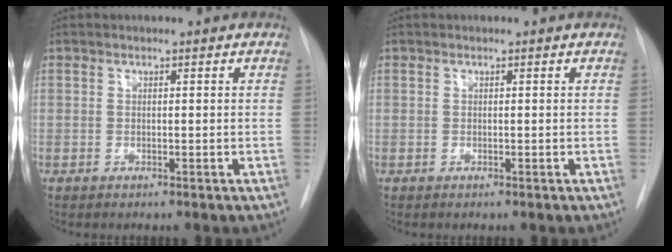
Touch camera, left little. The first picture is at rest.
{"total": 0.0}